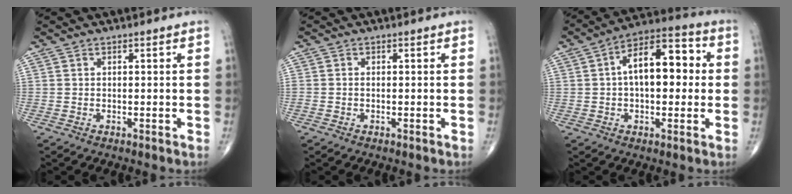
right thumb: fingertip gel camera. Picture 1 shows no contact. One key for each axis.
{"total": 0.5, "fx": -0.1, "fy": 0.3, "fz": 0.4, "tx": -0.009, "ty": 0.001, "tz": -0.002}
{"total": 13.9, "fx": 1.5, "fy": 7.3, "fz": 11.7, "tx": -0.156, "ty": 0.034, "tz": 0.012}